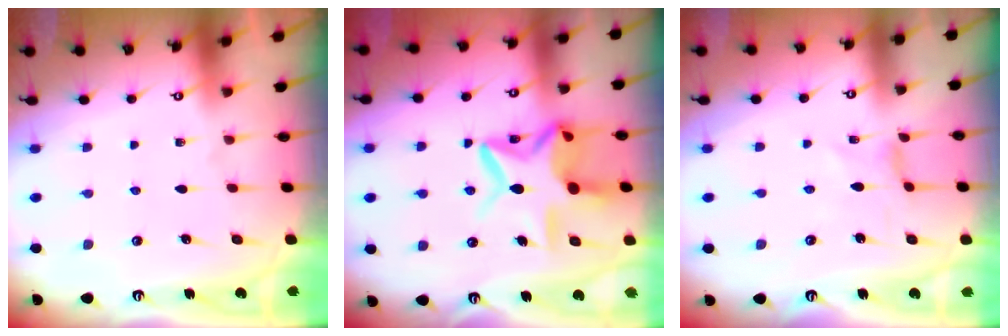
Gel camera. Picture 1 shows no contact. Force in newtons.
{"total": 15.2, "press": 15.1, "slide": 1.8}
{"total": 0.0}